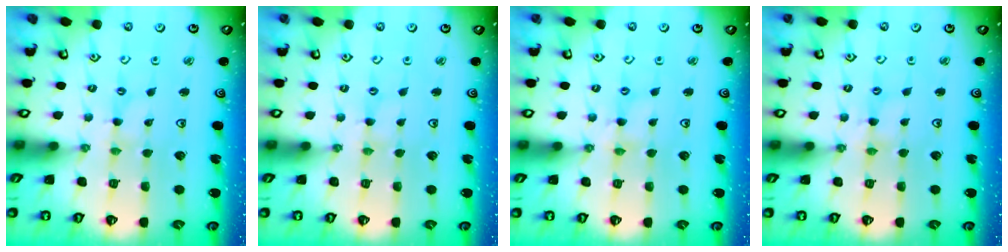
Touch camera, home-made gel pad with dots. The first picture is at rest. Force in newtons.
{"total": 0.0}
{"total": 1.6, "press": 1.6, "slide": 0.3}
{"total": 1.8, "press": 1.8, "slide": 0.3}